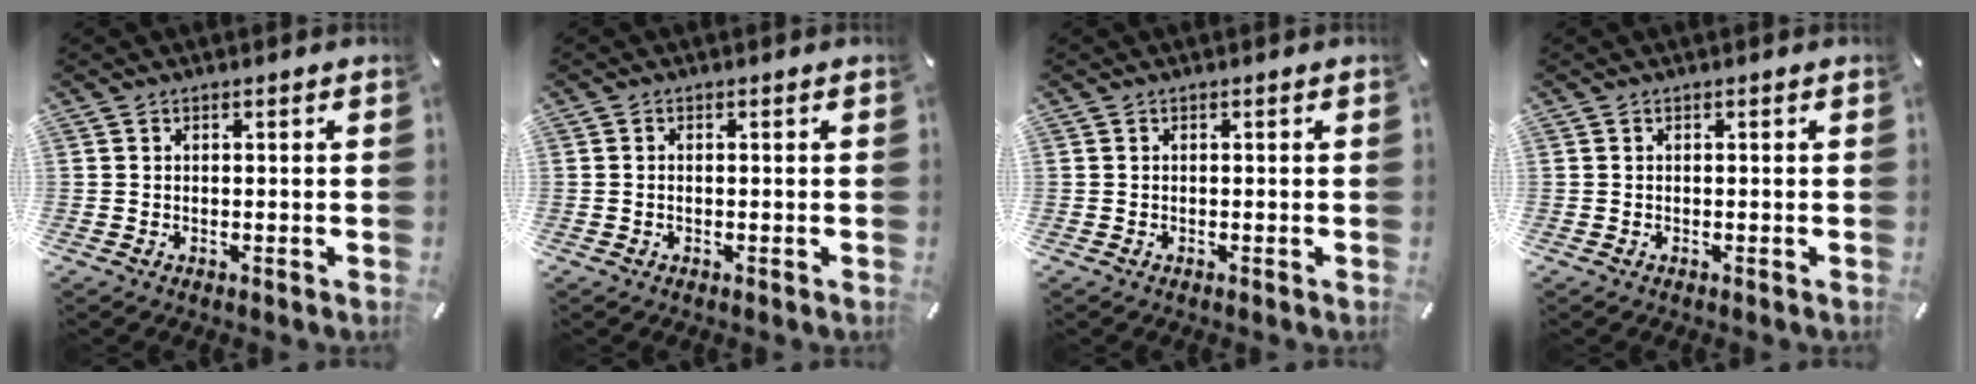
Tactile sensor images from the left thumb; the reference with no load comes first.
{"total": 0.7, "force": [-0.1, 0.4, 0.6], "torque": [-0.013, 0.001, -0.004]}
{"total": 0.0}
{"total": 0.0}